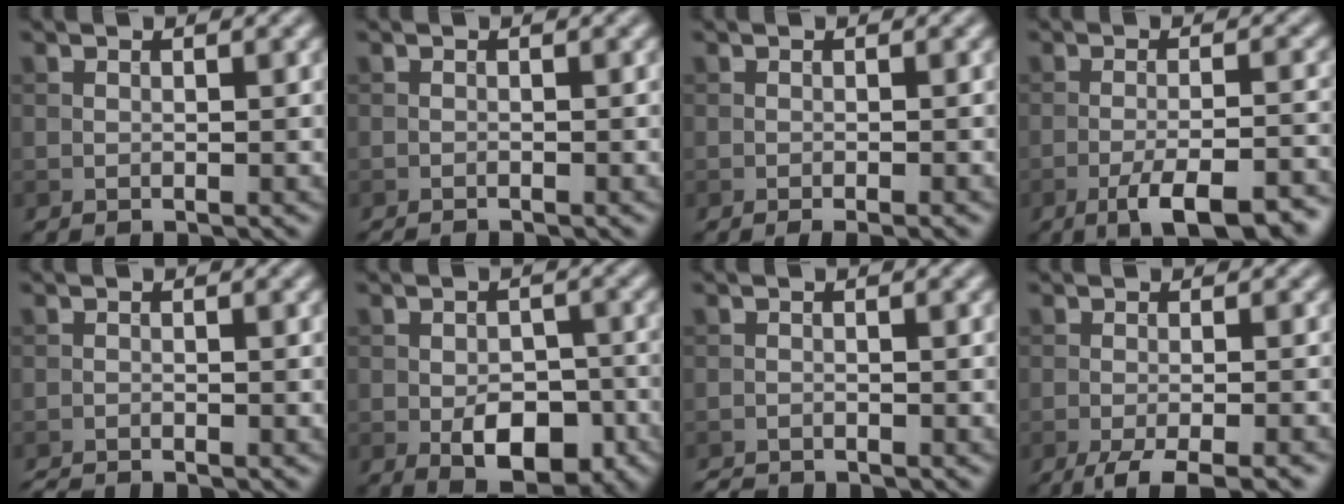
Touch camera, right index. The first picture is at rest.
{"total": 1.2, "force": [-1.1, 0.1, 0.6], "torque": [-0.006, 0.000, -0.020]}
{"total": 2.0, "force": [-1.0, 0.4, 1.6], "torque": [-0.017, -0.002, -0.017]}
{"total": 7.6, "force": [-4.7, 1.9, 5.6], "torque": [-0.083, -0.005, -0.070]}
{"total": 1.7, "force": [-1.6, 0.0, 0.5], "torque": [-0.015, -0.005, -0.034]}
{"total": 6.0, "force": [-2.3, 3.4, 4.4], "torque": [-0.062, -0.006, -0.035]}
{"total": 1.8, "force": [-1.8, 0.1, 0.2], "torque": [-0.002, -0.007, -0.035]}
{"total": 5.0, "force": [-3.3, 1.0, 3.6], "torque": [-0.048, -0.003, -0.057]}